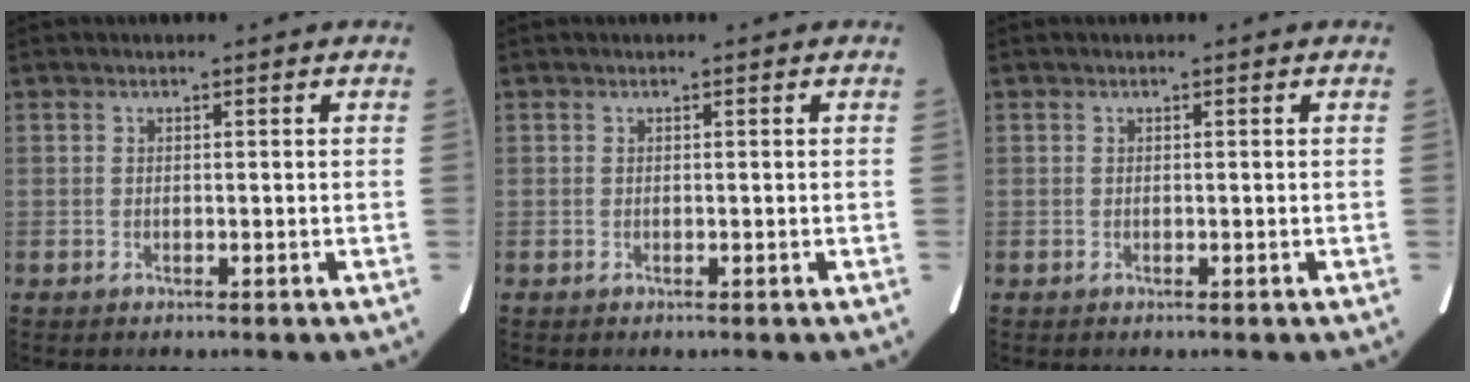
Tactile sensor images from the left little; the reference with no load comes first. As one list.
[{"total": 0.0}, {"total": 0.0}]